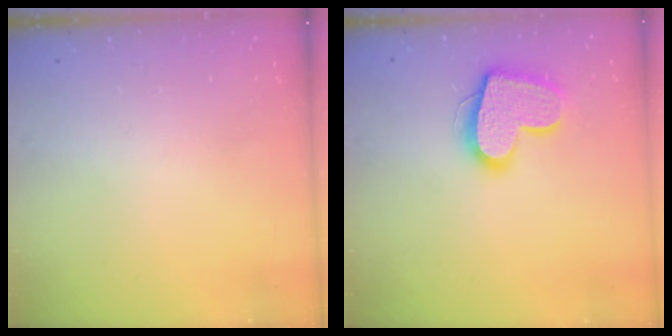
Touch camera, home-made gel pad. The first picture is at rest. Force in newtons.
{"total": 15.8, "press": 15.7, "slide": 1.4}